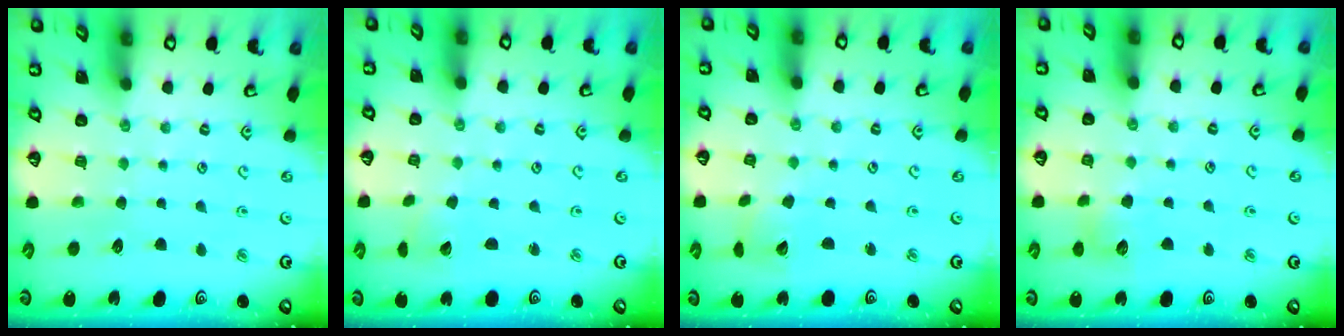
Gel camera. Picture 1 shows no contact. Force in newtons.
{"total": 2.0, "press": 2.0, "slide": 0.1}
{"total": 3.3, "press": 3.2, "slide": 0.4}
{"total": 7.2, "press": 7.2, "slide": 0.7}